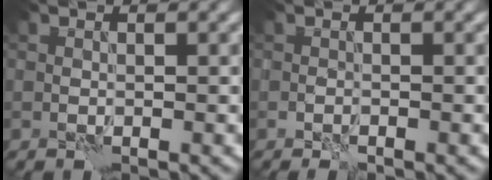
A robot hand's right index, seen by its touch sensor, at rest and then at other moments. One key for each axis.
{"total": 0.9, "fx": -0.7, "fy": 0.2, "fz": 0.5, "tx": -0.010, "ty": 0.000, "tz": -0.015}